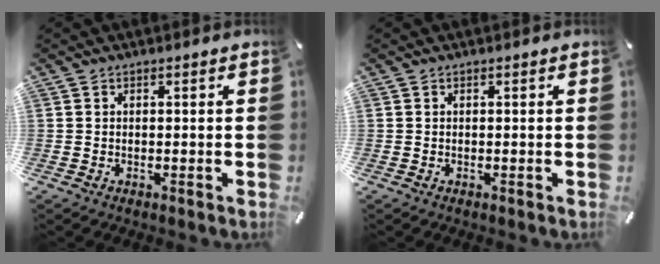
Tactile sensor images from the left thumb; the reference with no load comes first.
{"total": 0.0}